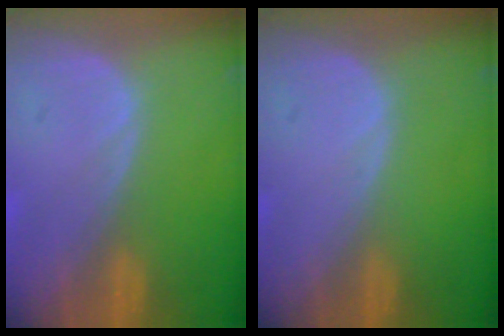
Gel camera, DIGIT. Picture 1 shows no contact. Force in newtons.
{"total": 0.0}